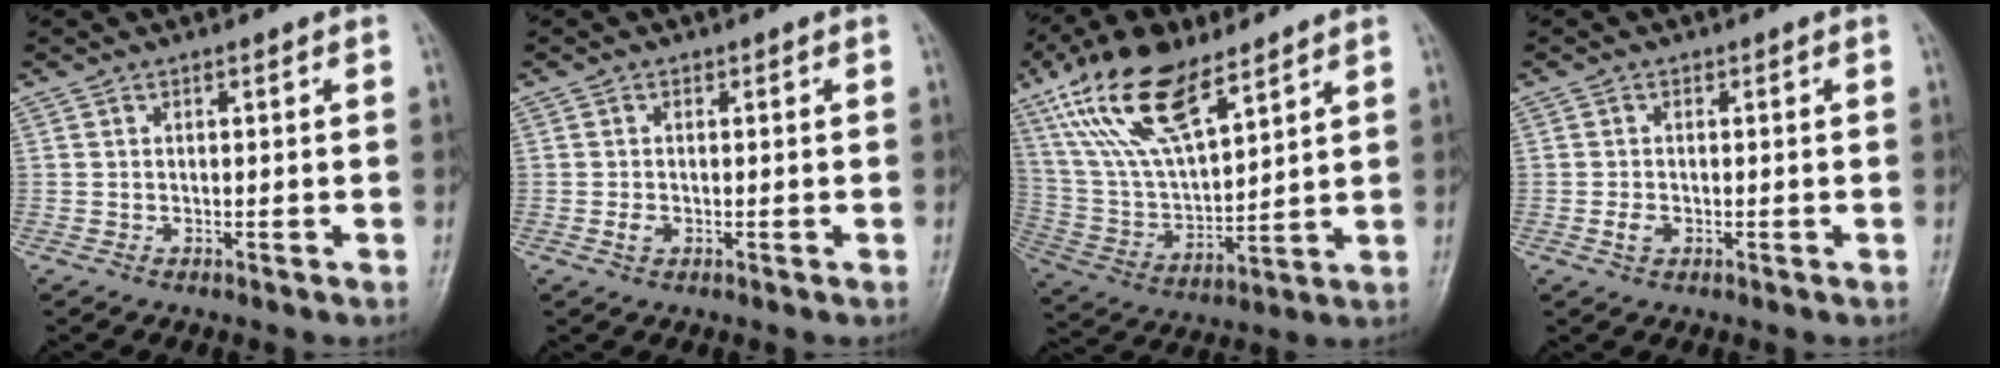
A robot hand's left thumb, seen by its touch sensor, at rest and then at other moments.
{"total": 1.6, "force": [-0.4, 1.3, 0.9], "torque": [-0.013, 0.001, -0.008]}
{"total": 18.1, "force": [11.0, 7.4, 12.3], "torque": [-0.223, -0.033, 0.218]}
{"total": 2.0, "force": [-0.6, 1.5, 1.2], "torque": [-0.018, 0.002, -0.011]}